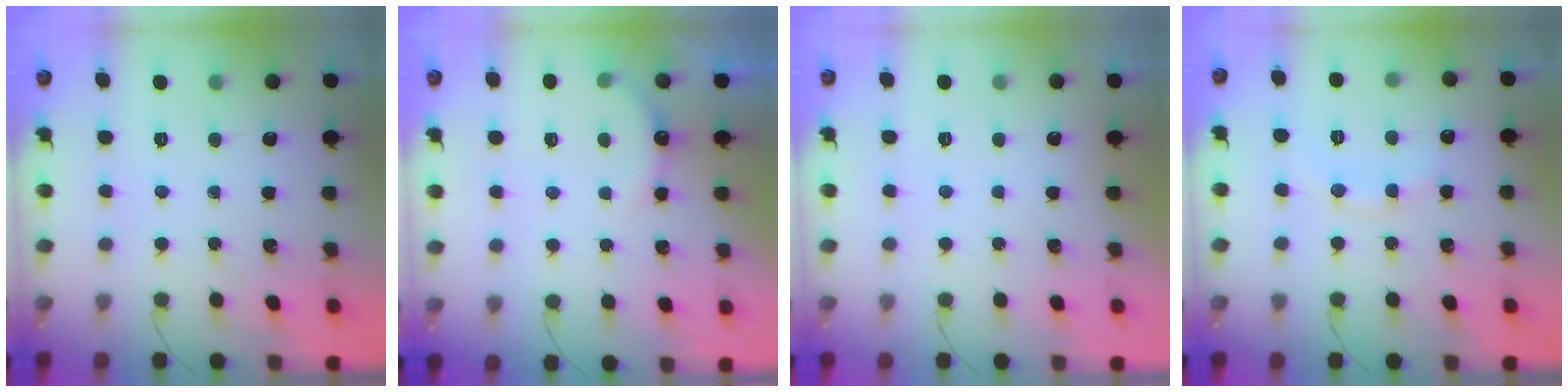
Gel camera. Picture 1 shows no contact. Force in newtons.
{"total": 4.9, "press": 4.8, "slide": 0.9}
{"total": 3.0, "press": 3.0, "slide": 0.1}
{"total": 7.8, "press": 7.7, "slide": 1.5}